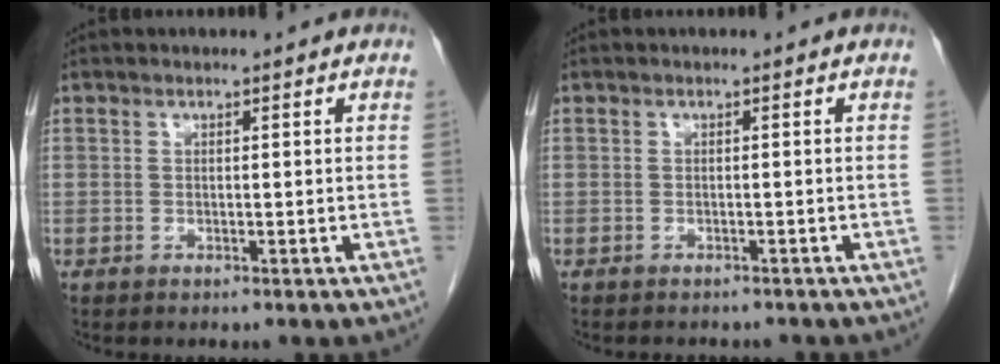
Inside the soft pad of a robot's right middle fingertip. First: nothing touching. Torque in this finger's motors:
{"motor_torque": [0.06, 0.02, 0.04, 0.00]}